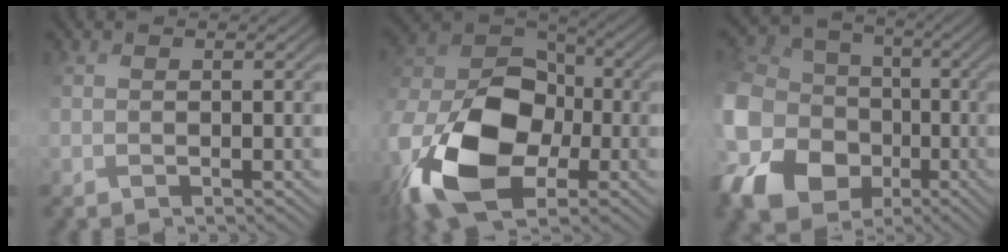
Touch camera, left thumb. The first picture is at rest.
{"total": 18.3, "force": [-6.6, 11.7, 12.5], "torque": [-0.289, -0.050, -0.117]}
{"total": 18.0, "force": [-4.8, 14.7, 9.1], "torque": [-0.282, -0.036, -0.096]}